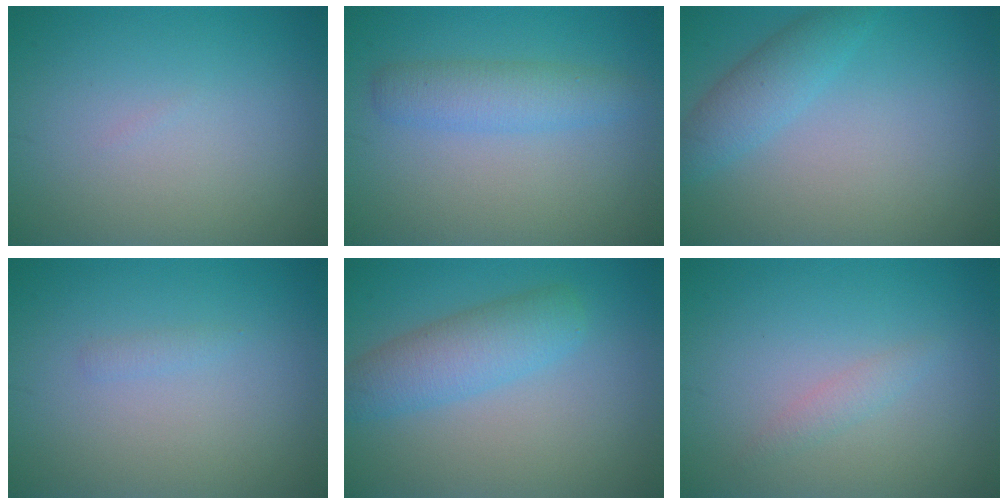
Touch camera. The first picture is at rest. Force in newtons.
{"total": 2.9, "press": 2.9, "slide": 0.1}
{"total": 2.7, "press": 2.7, "slide": 0.1}
{"total": 0.6, "press": 0.6, "slide": 0.1}
{"total": 4.2, "press": 4.2, "slide": 0.1}
{"total": 1.1, "press": 1.1, "slide": 0.0}